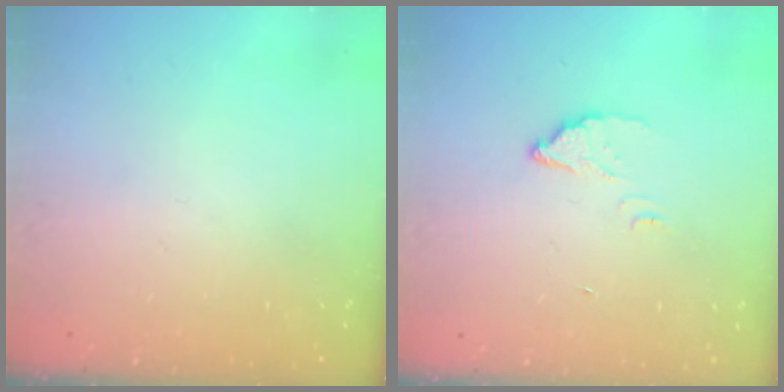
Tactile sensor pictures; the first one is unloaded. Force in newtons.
{"total": 3.3, "press": 3.2, "slide": 0.4}